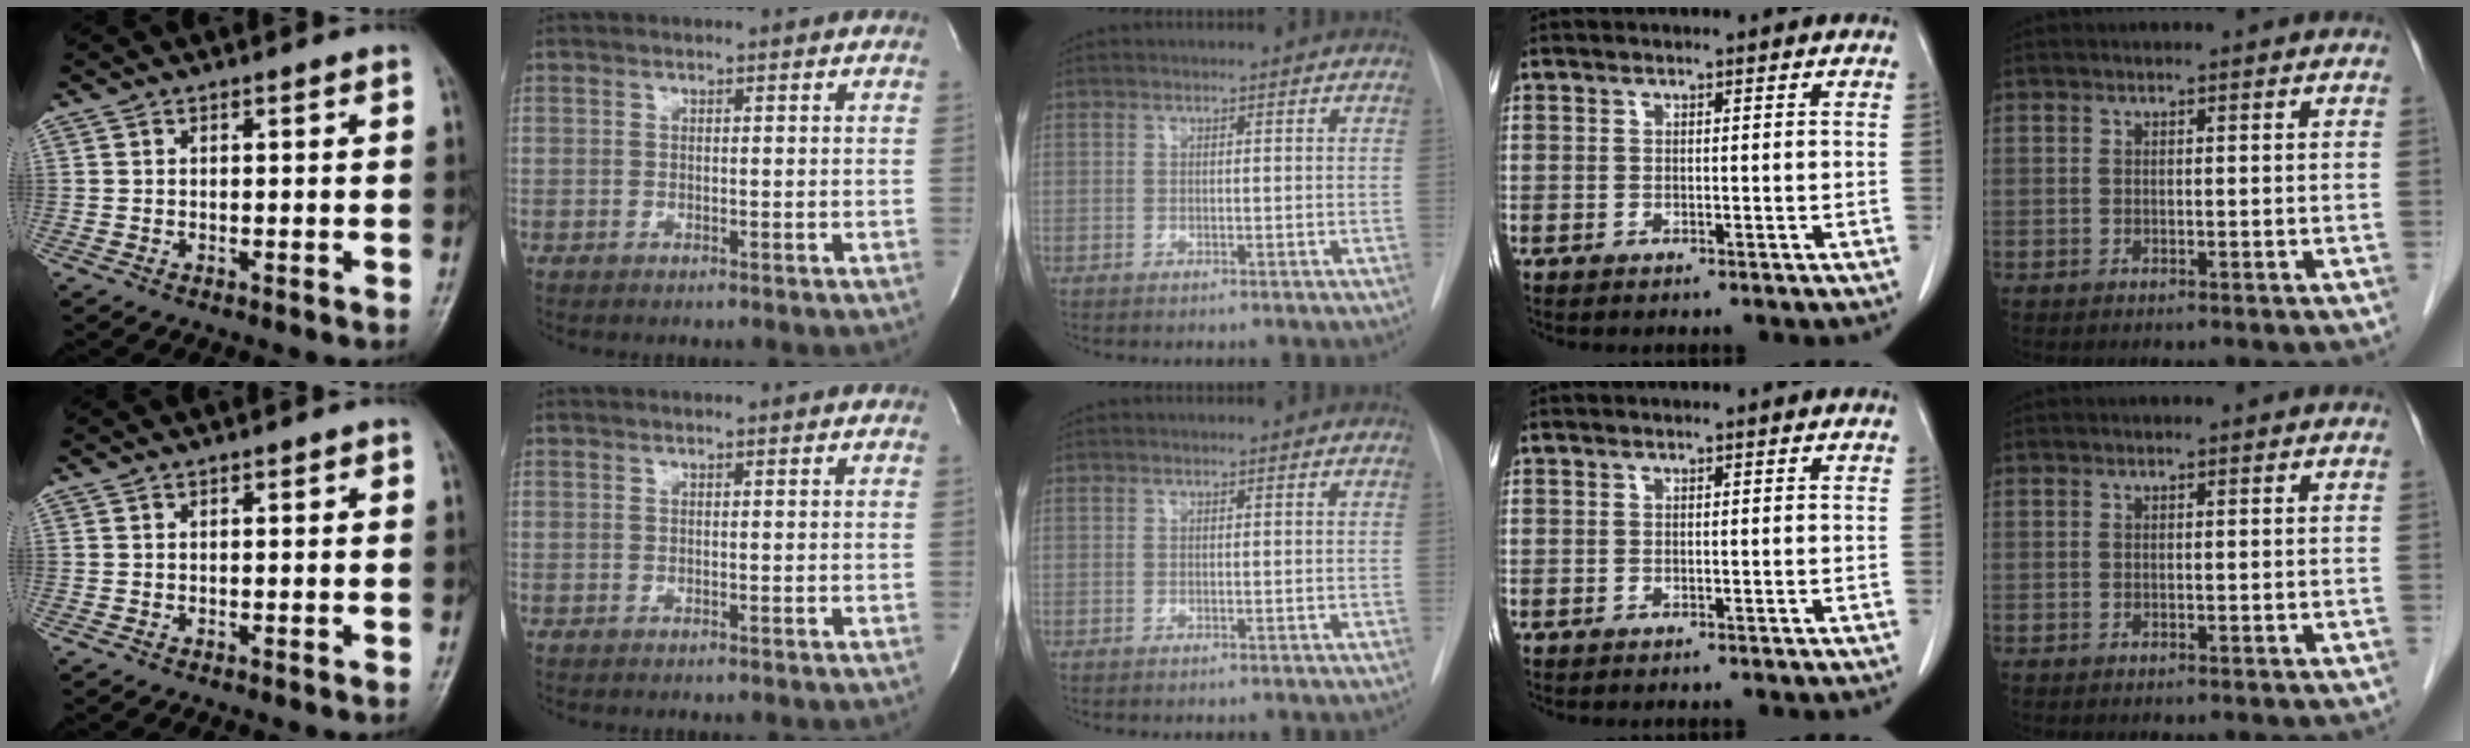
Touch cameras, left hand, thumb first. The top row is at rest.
{"index": {"total": 0.6, "force": [0.6, 0.0, 0.2], "torque": [-0.007, 0.001, 0.007]}}